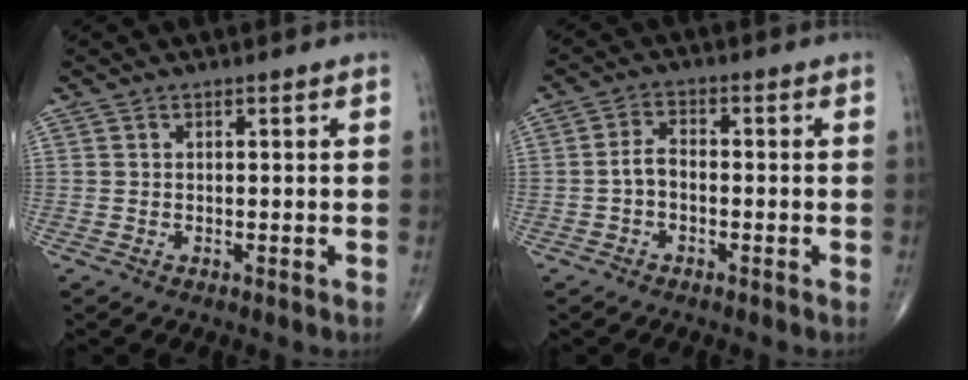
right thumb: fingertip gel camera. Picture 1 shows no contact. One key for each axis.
{"total": 3.3, "fx": -1.0, "fy": 2.0, "fz": 2.5, "tx": -0.040, "ty": 0.017, "tz": -0.024}